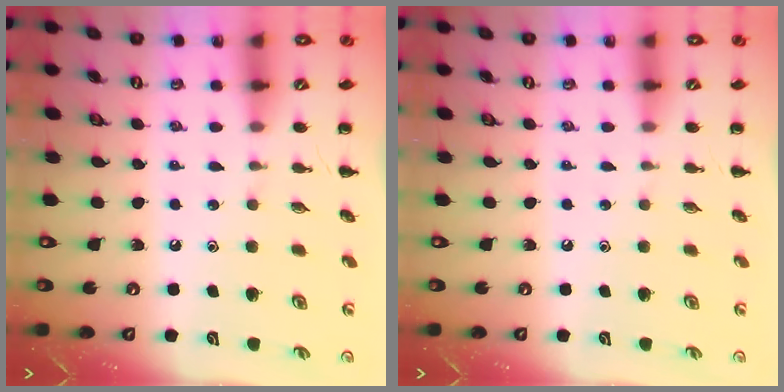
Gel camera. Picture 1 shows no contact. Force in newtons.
{"total": 0.0}